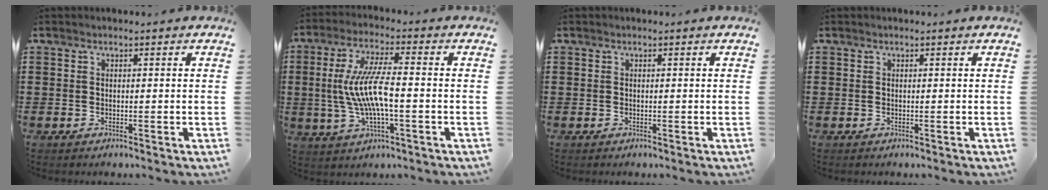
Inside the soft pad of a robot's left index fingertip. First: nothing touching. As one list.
[{"total": 10.1, "force": [-0.9, 2.4, 9.8], "torque": [-0.212, -0.008, -0.027]}, {"total": 0.0}, {"total": 0.0}]